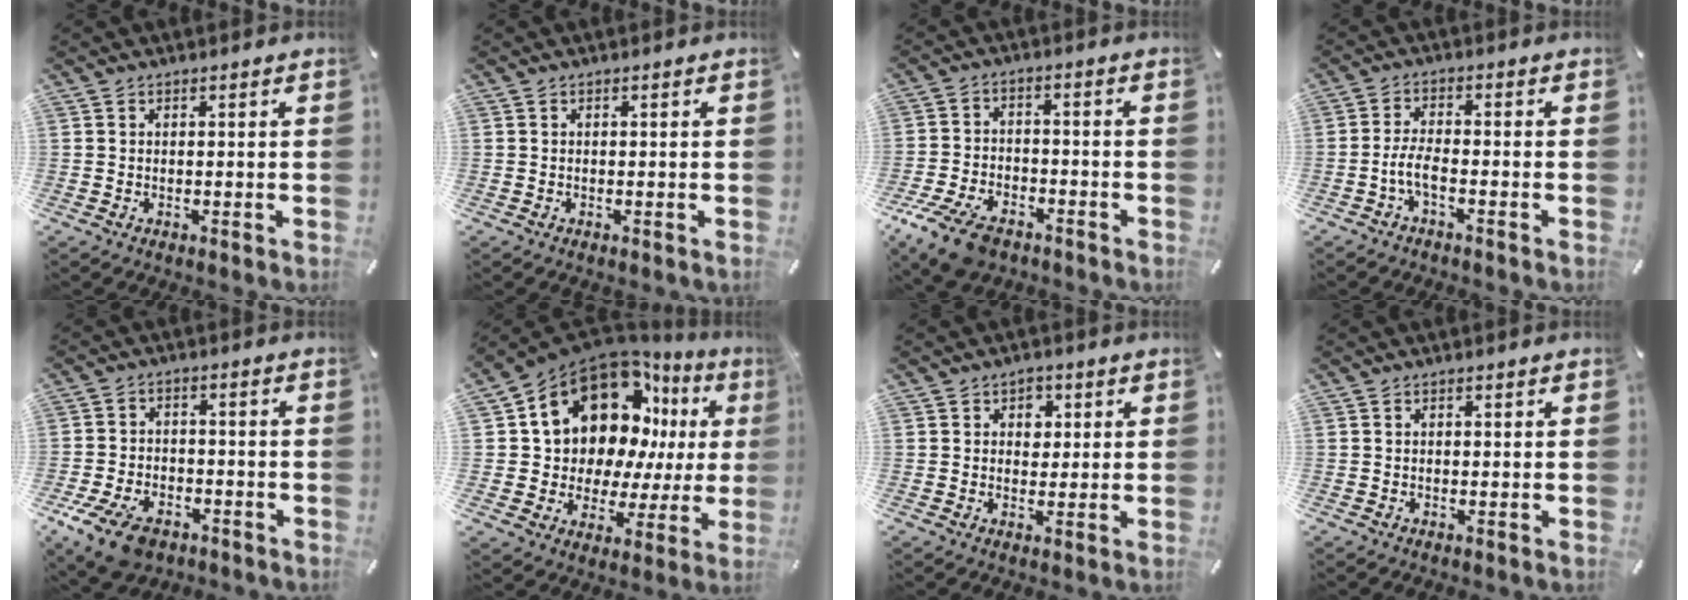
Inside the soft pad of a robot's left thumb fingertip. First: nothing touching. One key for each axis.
{"total": 0.0}
{"total": 9.6, "fx": -6.8, "fy": 4.3, "fz": 5.2, "tx": -0.114, "ty": 0.027, "tz": -0.129}
{"total": 4.6, "fx": -2.1, "fy": 1.4, "fz": 3.9, "tx": -0.087, "ty": 0.003, "tz": -0.044}
{"total": 9.6, "fx": -5.7, "fy": 5.6, "fz": 5.3, "tx": -0.109, "ty": 0.026, "tz": -0.103}
{"total": 18.5, "fx": 9.8, "fy": 11.9, "fz": 10.2, "tx": -0.166, "ty": -0.082, "tz": 0.177}
{"total": 3.8, "fx": 1.0, "fy": 3.2, "fz": 1.8, "tx": -0.009, "ty": -0.005, "tz": 0.009}
{"total": 0.5, "fx": 0.0, "fy": 0.4, "fz": 0.4, "tx": -0.007, "ty": 0.002, "tz": -0.001}